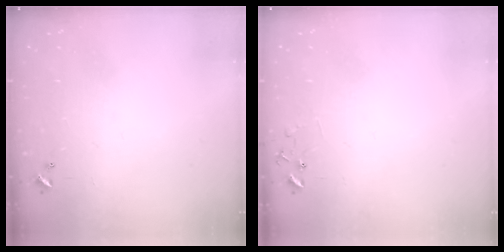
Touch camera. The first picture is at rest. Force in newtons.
{"total": 6.4, "press": 6.4, "slide": 0.4}